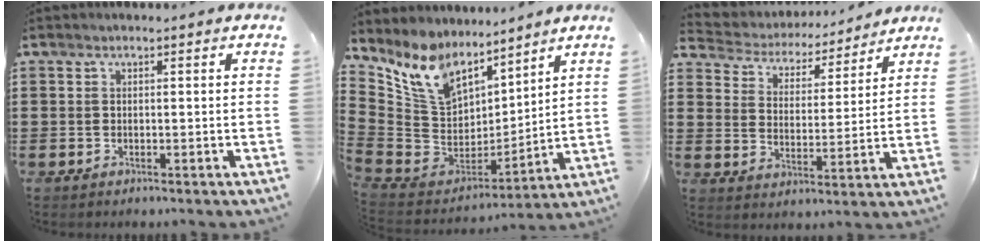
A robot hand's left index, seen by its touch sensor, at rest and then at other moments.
{"total": 11.2, "force": [8.7, 5.3, 4.6], "torque": [-0.149, -0.060, 0.158]}
{"total": 4.2, "force": [4.1, 0.6, 0.3], "torque": [-0.033, -0.034, 0.064]}